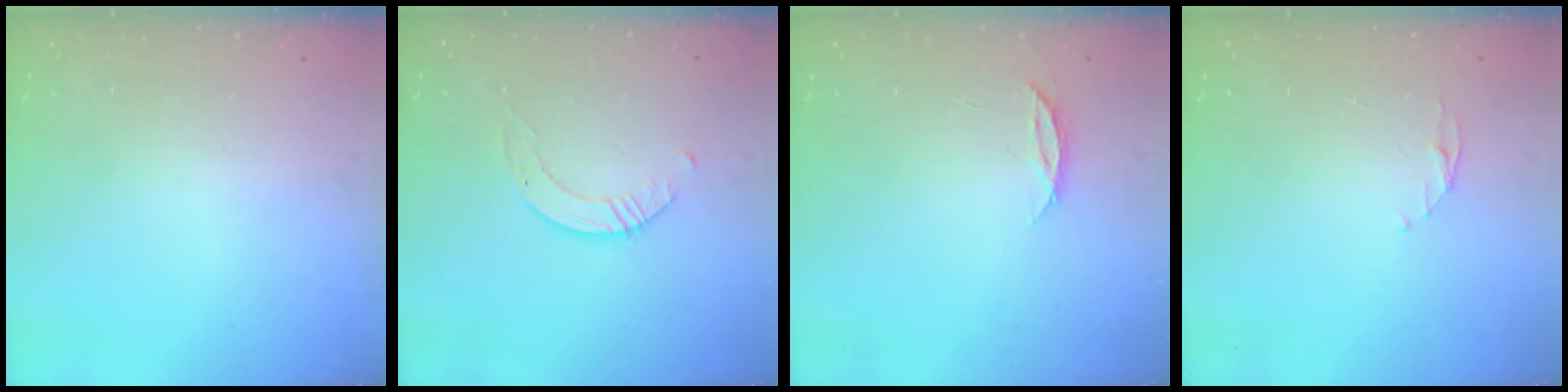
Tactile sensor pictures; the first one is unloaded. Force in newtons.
{"total": 1.7, "press": 1.7, "slide": 0.2}
{"total": 4.0, "press": 3.9, "slide": 0.4}
{"total": 4.4, "press": 4.4, "slide": 0.5}